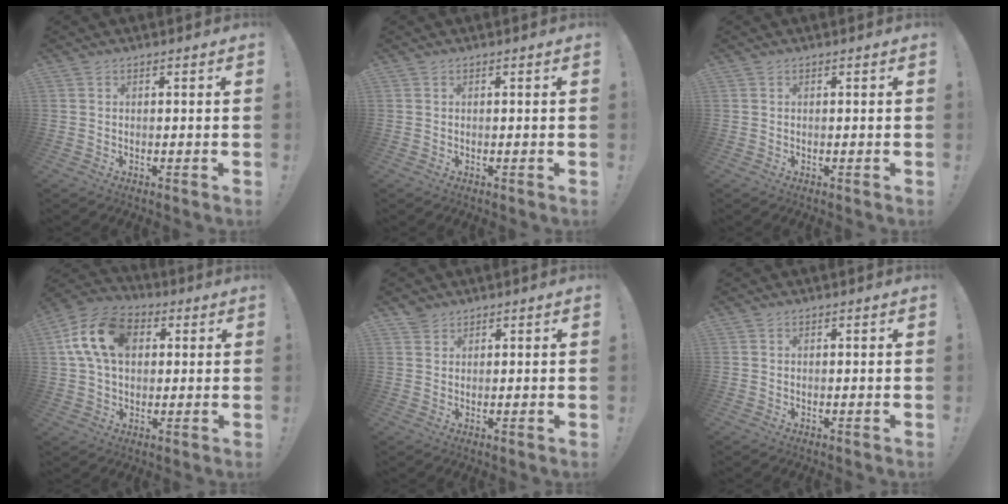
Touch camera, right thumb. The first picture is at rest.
{"total": 0.0}
{"total": 0.0}
{"total": 16.2, "force": [4.1, 11.2, 11.0], "torque": [-0.187, 0.007, 0.079]}
{"total": 2.7, "force": [2.3, 1.5, 0.1], "torque": [0.009, -0.012, 0.042]}
{"total": 0.0}